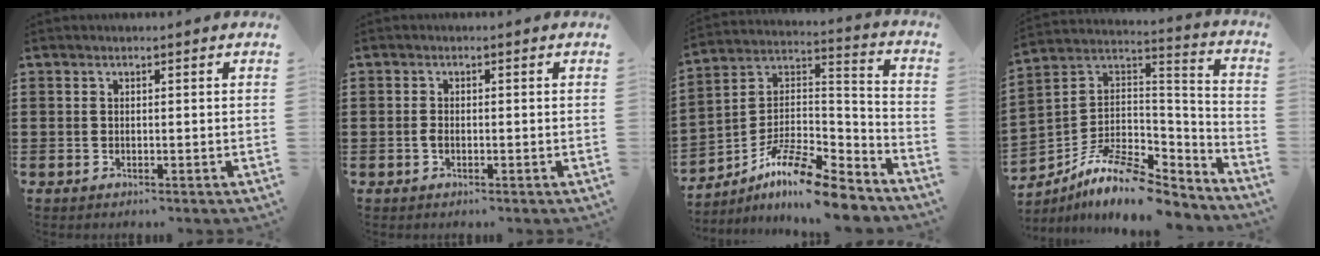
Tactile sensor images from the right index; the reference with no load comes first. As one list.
[{"total": 0.7, "force": [-0.3, 0.3, 0.6], "torque": [-0.015, -0.006, -0.004]}, {"total": 11.7, "force": [-9.4, 2.3, 6.5], "torque": [-0.131, 0.017, -0.187]}, {"total": 10.5, "force": [-8.1, 3.8, 5.5], "torque": [-0.119, 0.011, -0.160]}]